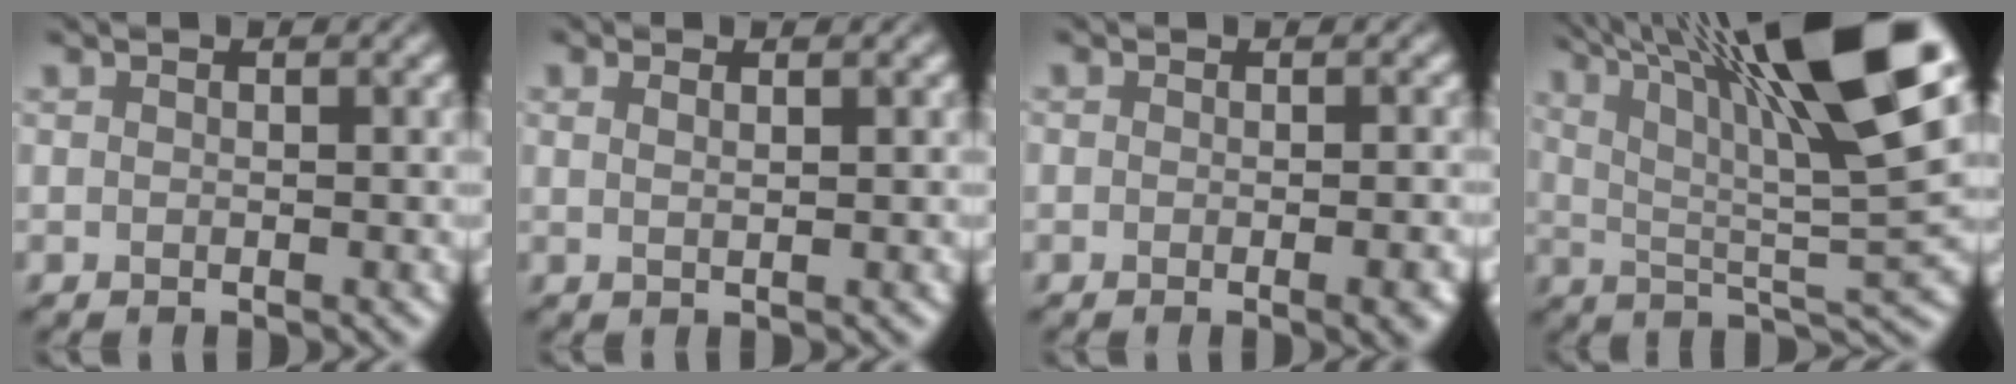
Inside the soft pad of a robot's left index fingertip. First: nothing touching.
{"total": 1.3, "force": [0.8, 0.3, 1.0], "torque": [-0.013, 0.000, 0.008]}
{"total": 3.1, "force": [-1.2, 0.9, 2.7], "torque": [-0.028, -0.007, -0.006]}
{"total": 16.5, "force": [8.3, 3.9, 13.8], "torque": [-0.238, 0.016, 0.134]}